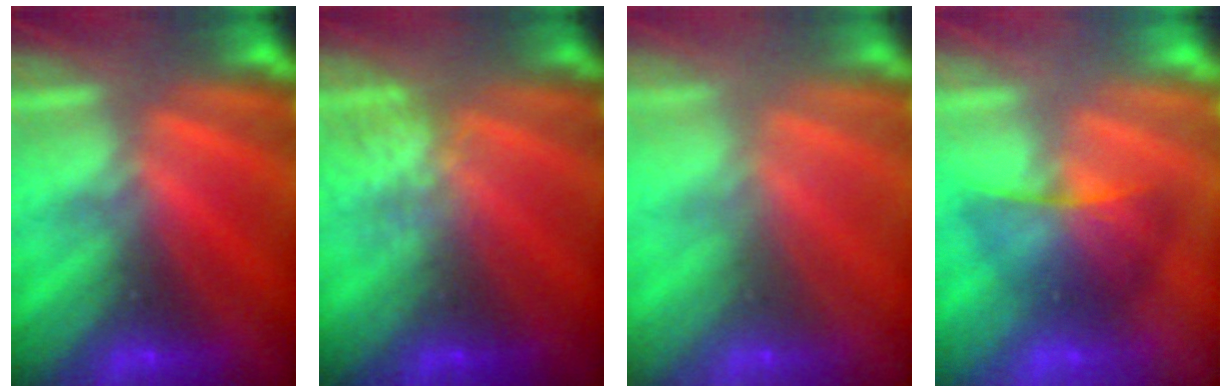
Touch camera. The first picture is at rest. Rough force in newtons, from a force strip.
{"total": 2.5}
{"total": 8.6}
{"total": 2.2}